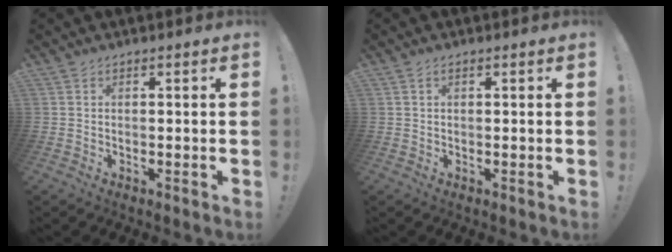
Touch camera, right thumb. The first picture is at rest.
{"total": 0.8, "force": [0.3, 0.4, 0.6], "torque": [-0.004, -0.002, 0.004]}